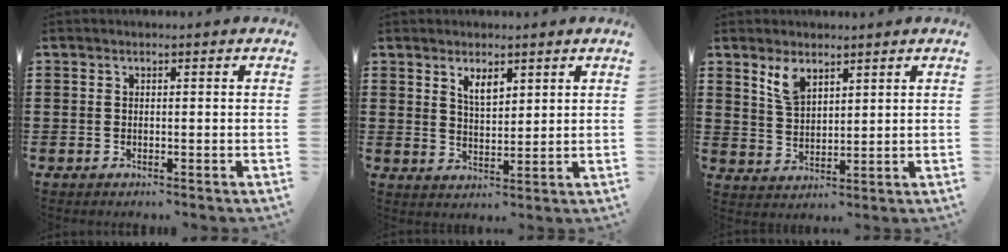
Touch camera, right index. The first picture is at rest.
{"total": 3.3, "force": [2.3, 1.4, 1.9], "torque": [-0.035, 0.001, 0.040]}
{"total": 4.6, "force": [3.1, 2.1, 2.6], "torque": [-0.061, 0.004, 0.058]}